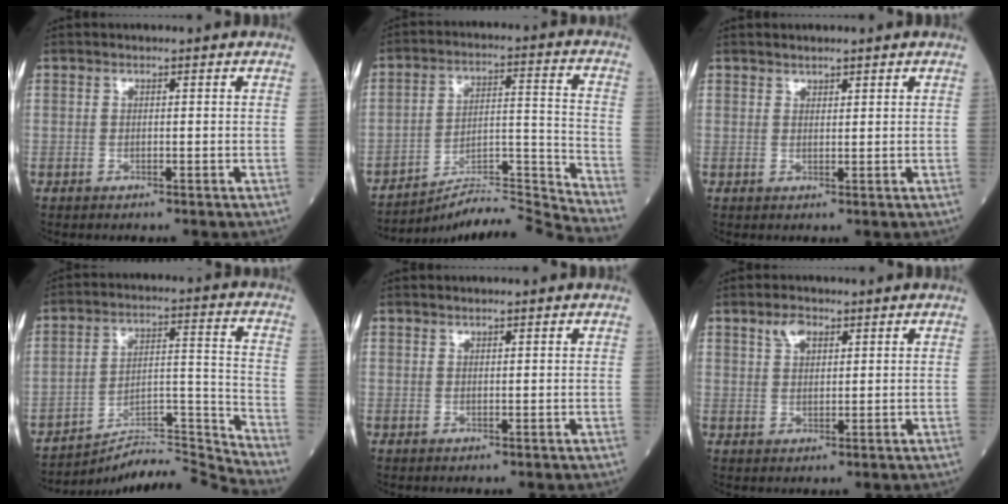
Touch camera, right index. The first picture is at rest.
{"total": 15.2, "force": [-14.6, -3.9, 1.2], "torque": [-0.005, 0.035, -0.236]}
{"total": 1.3, "force": [1.2, 0.3, 0.4], "torque": [-0.011, 0.003, 0.024]}
{"total": 13.7, "force": [-13.2, -3.5, 0.3], "torque": [0.005, 0.047, -0.217]}
{"total": 0.7, "force": [0.7, 0.0, 0.2], "torque": [-0.009, 0.002, 0.015]}
{"total": 2.9, "force": [1.9, 1.4, 1.7], "torque": [-0.035, 0.005, 0.040]}